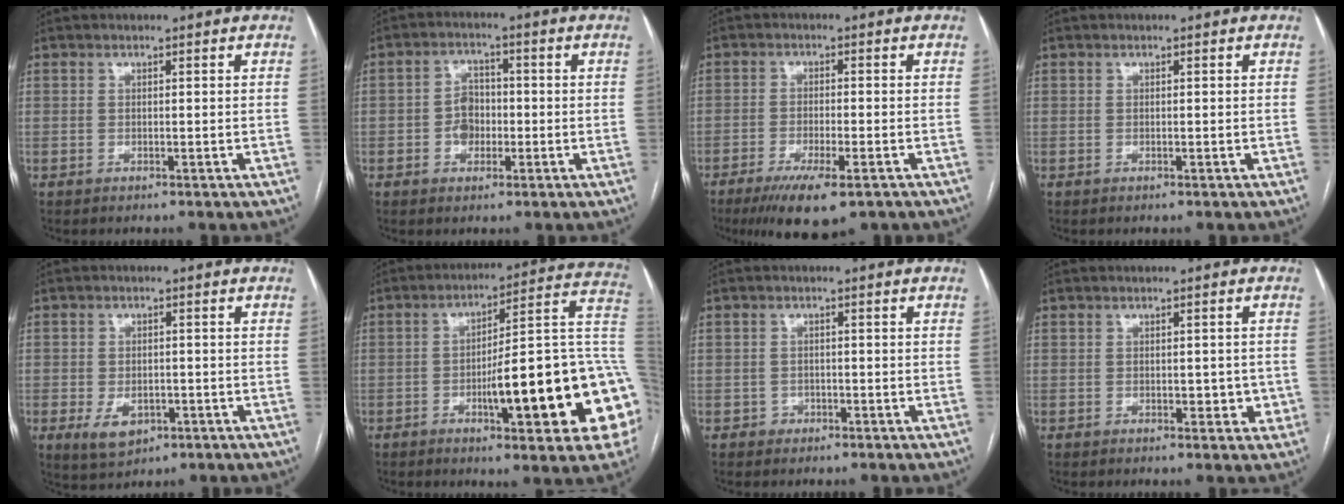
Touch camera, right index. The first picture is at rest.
{"total": 4.4, "force": [-1.0, 3.3, 2.6], "torque": [-0.046, 0.013, -0.016]}
{"total": 9.3, "force": [-6.0, 1.8, 6.9], "torque": [-0.112, -0.022, -0.093]}
{"total": 0.0}
{"total": 5.1, "force": [-2.0, 3.4, 3.3], "torque": [-0.058, -0.002, -0.022]}
{"total": 22.6, "force": [-4.7, 3.7, 21.8], "torque": [-0.215, 0.024, -0.057]}
{"total": 1.7, "force": [-0.8, 1.4, 0.1], "torque": [0.005, 0.007, -0.017]}
{"total": 2.7, "force": [-0.5, 1.7, 2.0], "torque": [-0.017, 0.008, 0.000]}